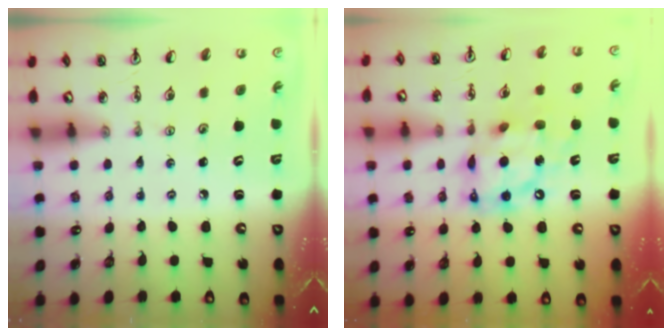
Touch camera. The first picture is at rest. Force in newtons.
{"total": 13.8, "press": 13.8, "slide": 1.0}